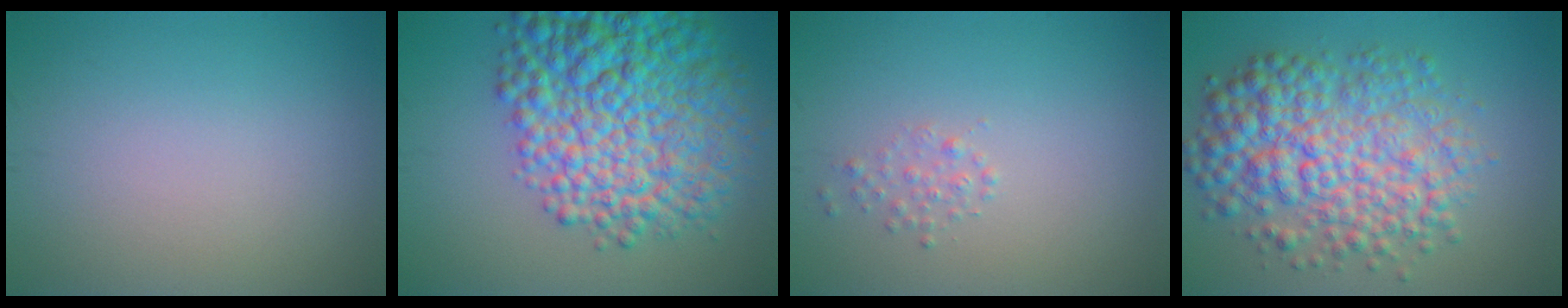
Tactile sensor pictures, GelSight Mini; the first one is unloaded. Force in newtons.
{"total": 12.3, "press": 12.2, "slide": 0.4}
{"total": 1.0, "press": 1.0, "slide": 0.1}
{"total": 8.4, "press": 8.4, "slide": 0.1}